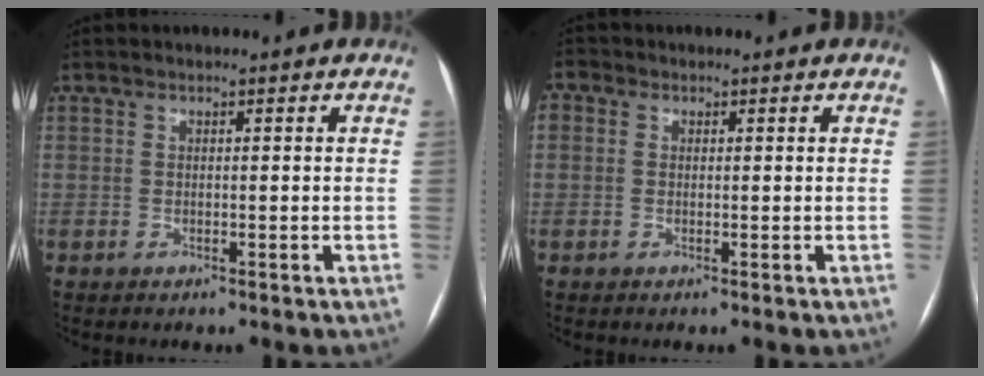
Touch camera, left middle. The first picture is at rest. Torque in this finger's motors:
{"motor_torque": [1.66, -0.48, 1.06, 0.20]}